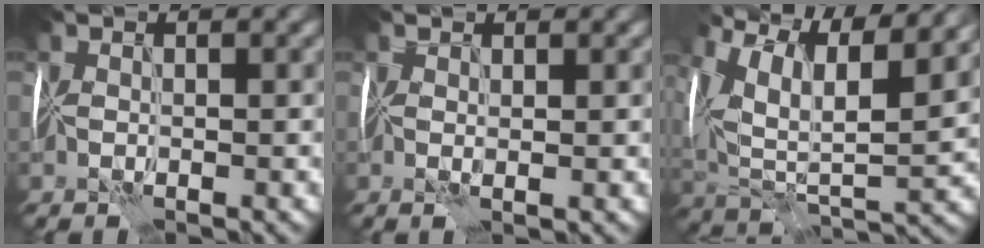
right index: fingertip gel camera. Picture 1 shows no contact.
{"total": 0.9, "force": [0.6, 0.1, 0.7], "torque": [-0.013, 0.005, 0.008]}
{"total": 12.8, "force": [7.4, 5.7, 8.8], "torque": [-0.166, 0.020, 0.130]}